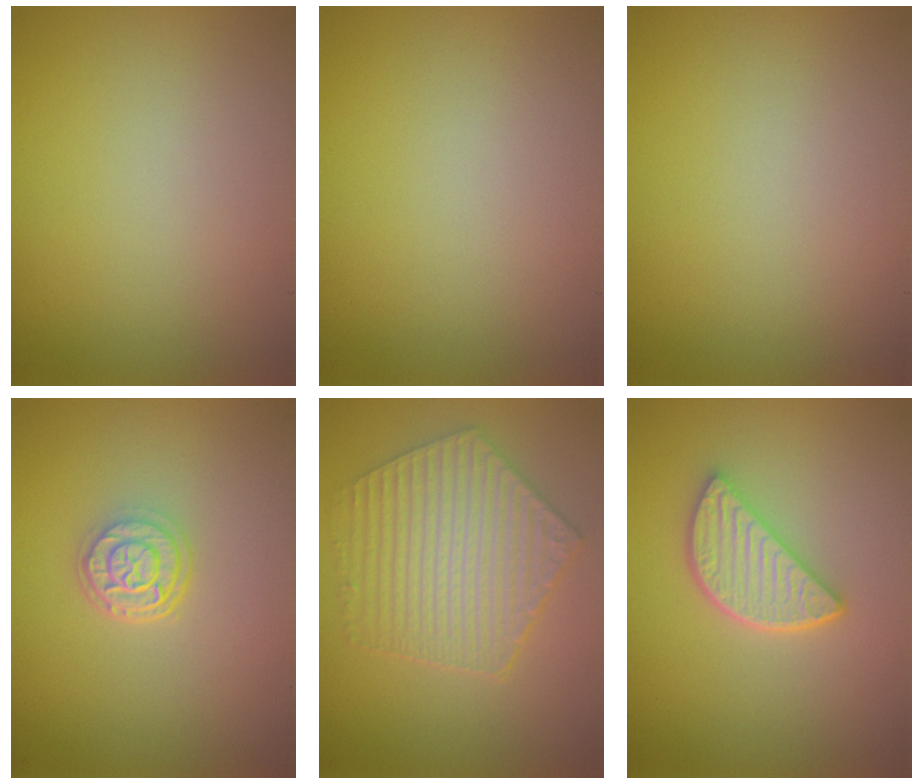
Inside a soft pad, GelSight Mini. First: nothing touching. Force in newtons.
{"total": 0.0}
{"total": 0.0}
{"total": 3.1, "press": 2.4, "slide": 1.9}
{"total": 5.8, "press": 4.7, "slide": 3.4}
{"total": 4.1, "press": 3.3, "slide": 2.5}